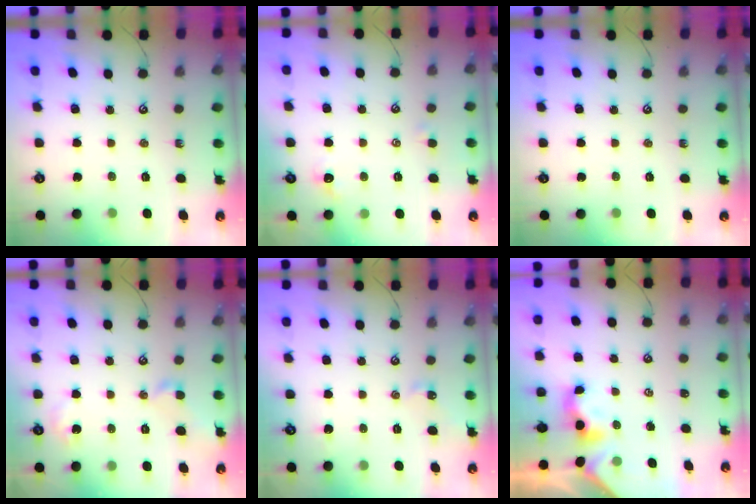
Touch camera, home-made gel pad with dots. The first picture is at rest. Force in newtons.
{"total": 0.8, "press": 0.5, "slide": 0.7}
{"total": 0.0}
{"total": 3.1, "press": 3.1, "slide": 0.7}
{"total": 2.8, "press": 2.7, "slide": 0.6}
{"total": 1.1, "press": 1.0, "slide": 0.4}